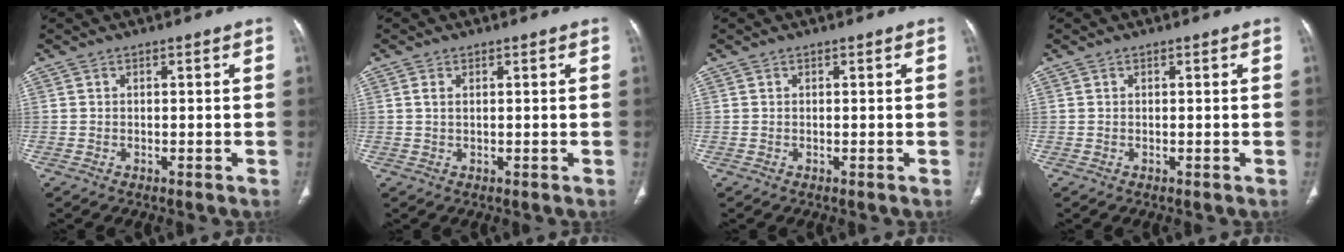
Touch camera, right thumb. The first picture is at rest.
{"total": 1.3, "force": [0.4, 0.6, 1.0], "torque": [-0.024, 0.001, 0.009]}
{"total": 0.0}
{"total": 0.0}